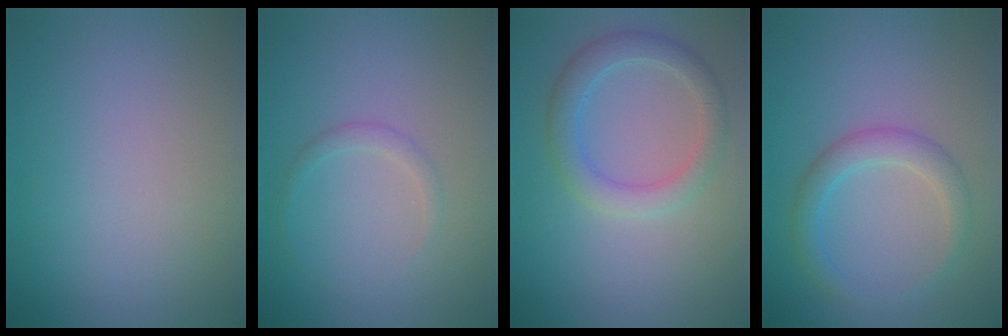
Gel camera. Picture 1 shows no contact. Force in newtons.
{"total": 1.0, "press": 1.0, "slide": 0.1}
{"total": 3.3, "press": 3.3, "slide": 0.2}
{"total": 2.8, "press": 2.8, "slide": 0.1}